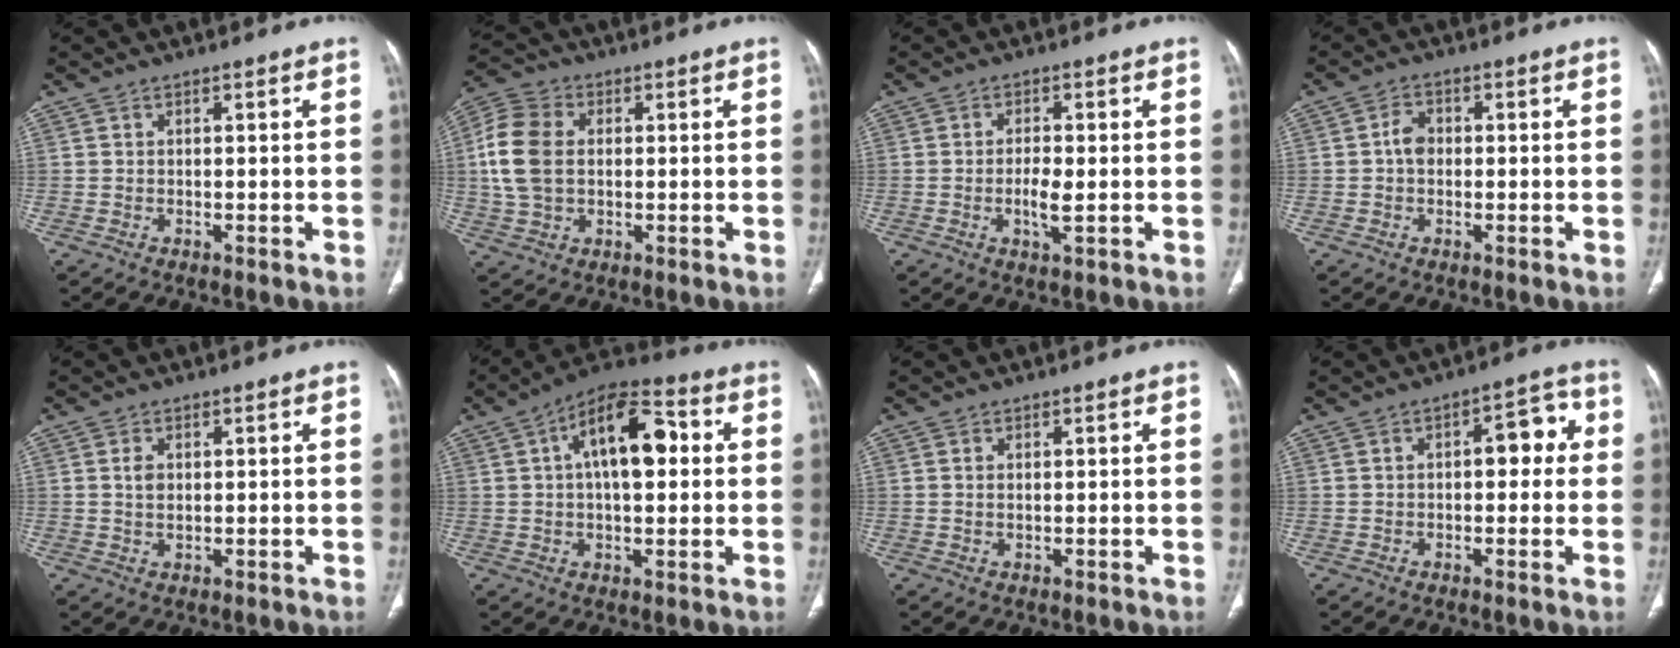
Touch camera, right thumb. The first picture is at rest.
{"total": 11.3, "force": [0.8, 8.0, 8.0], "torque": [-0.168, 0.014, 0.014]}
{"total": 3.9, "force": [-0.6, 1.2, 3.6], "torque": [-0.072, -0.005, -0.013]}
{"total": 3.3, "force": [-0.1, 2.5, 2.0], "torque": [-0.028, 0.010, -0.009]}
{"total": 2.4, "force": [0.5, 1.6, 1.7], "torque": [-0.027, -0.004, 0.010]}
{"total": 14.5, "force": [3.0, 7.2, 12.2], "torque": [-0.178, 0.024, 0.039]}
{"total": 0.5, "force": [0.2, 0.3, 0.4], "torque": [-0.009, 0.002, 0.004]}
{"total": 6.7, "force": [0.6, 3.7, 5.5], "torque": [-0.043, 0.026, 0.002]}